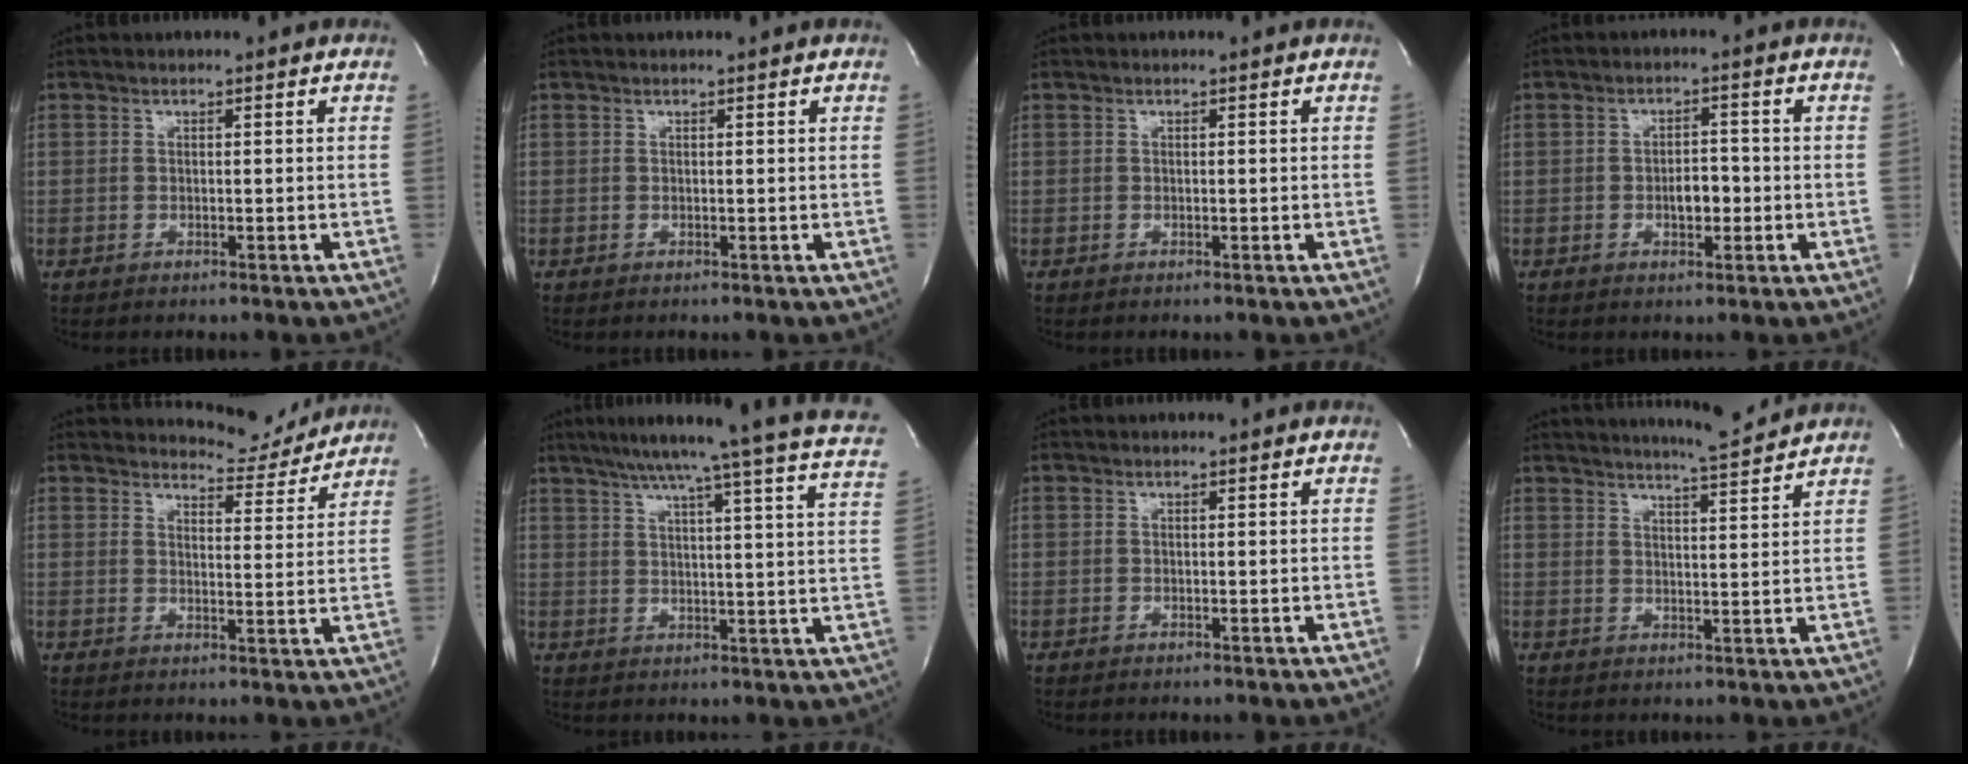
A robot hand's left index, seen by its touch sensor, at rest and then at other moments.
{"total": 0.0}
{"total": 0.0}
{"total": 3.4, "force": [-1.0, 1.7, 2.8], "torque": [-0.041, 0.005, -0.012]}
{"total": 6.1, "force": [6.0, 0.6, -0.6], "torque": [0.008, -0.019, 0.075]}
{"total": 24.3, "force": [20.7, -0.6, 12.7], "torque": [-0.199, -0.030, 0.253]}
{"total": 0.0}
{"total": 7.6, "force": [7.2, -0.9, 2.2], "torque": [-0.046, -0.010, 0.103]}